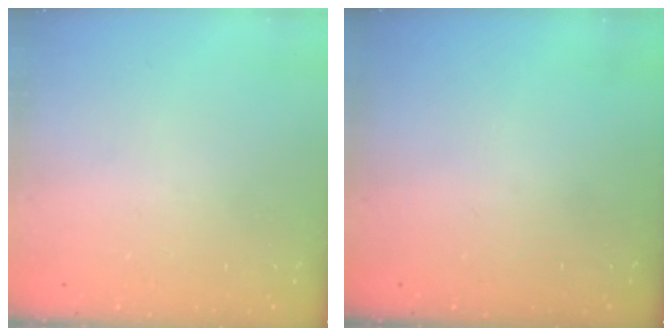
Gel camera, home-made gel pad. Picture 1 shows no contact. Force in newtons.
{"total": 0.0}